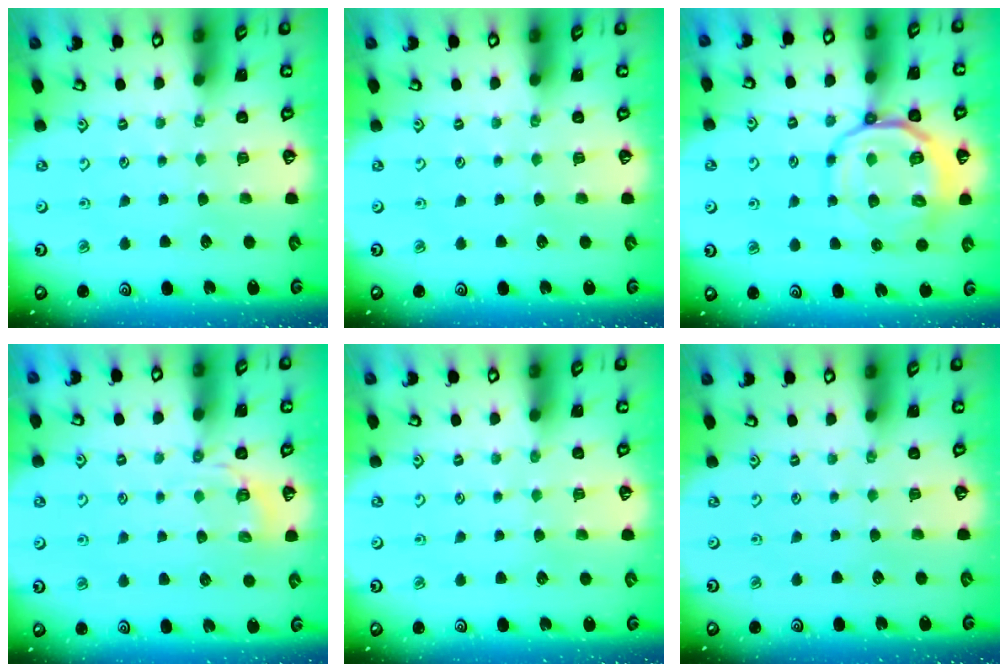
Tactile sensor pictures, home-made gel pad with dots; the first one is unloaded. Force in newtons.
{"total": 0.0}
{"total": 13.9, "press": 13.8, "slide": 1.8}
{"total": 3.4, "press": 2.9, "slide": 1.7}
{"total": 0.9, "press": 0.9, "slide": 0.1}
{"total": 0.0}